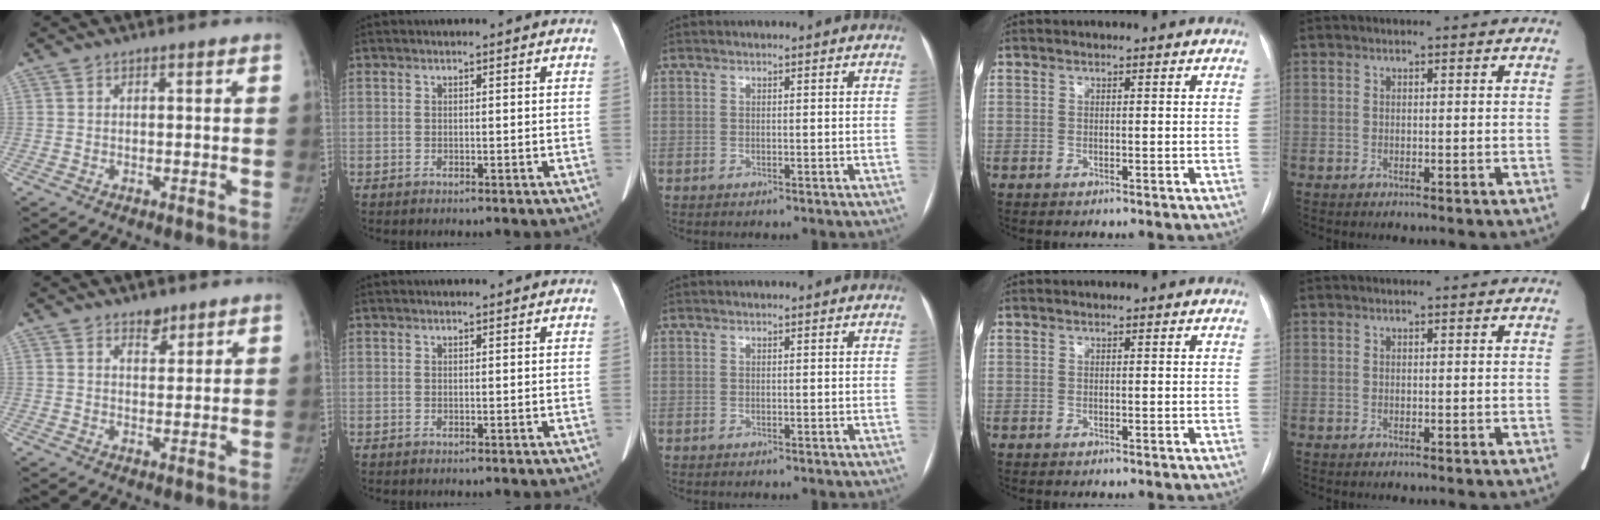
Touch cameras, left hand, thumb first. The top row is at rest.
{"thumb": {"total": 3.1, "force": [2.4, 1.7, 1.1], "torque": [0.002, -0.017, 0.039]}, "index": {"total": 1.1, "force": [1.1, 0.1, 0.2], "torque": [-0.010, 0.009, 0.014]}}